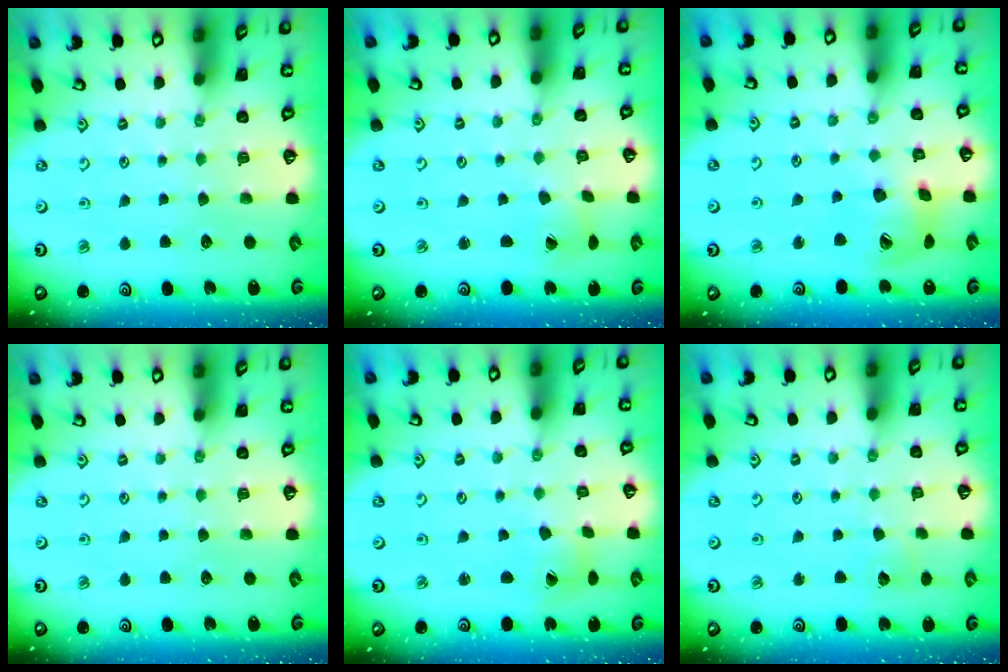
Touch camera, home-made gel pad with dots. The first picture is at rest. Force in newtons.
{"total": 1.5, "press": 1.4, "slide": 0.2}
{"total": 14.2, "press": 14.0, "slide": 2.0}
{"total": 0.0}
{"total": 3.0, "press": 3.0, "slide": 0.4}
{"total": 4.8, "press": 4.8, "slide": 0.4}